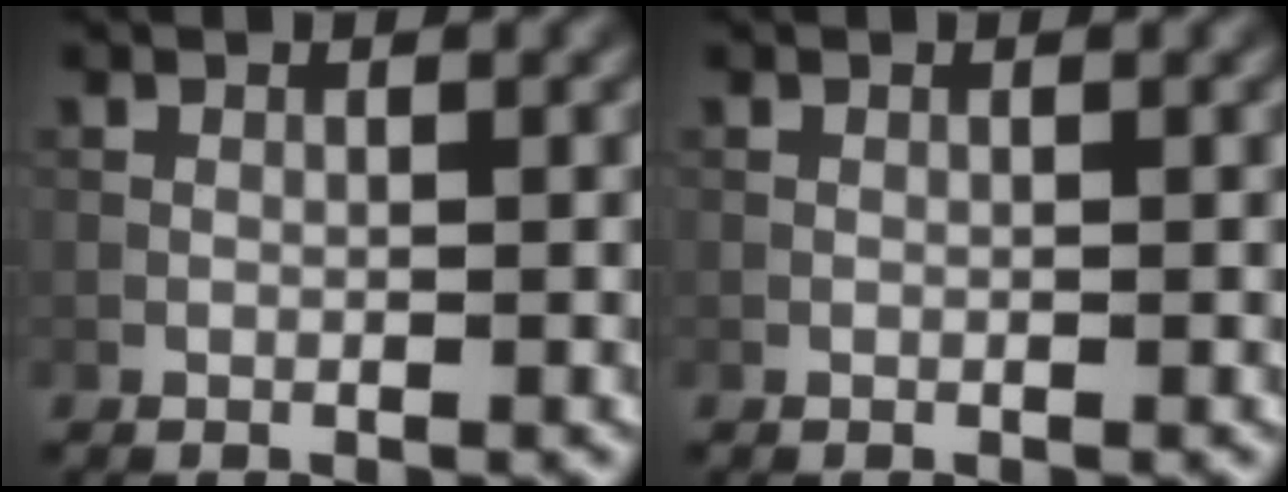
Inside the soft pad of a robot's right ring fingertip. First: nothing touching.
{"total": 0.0}